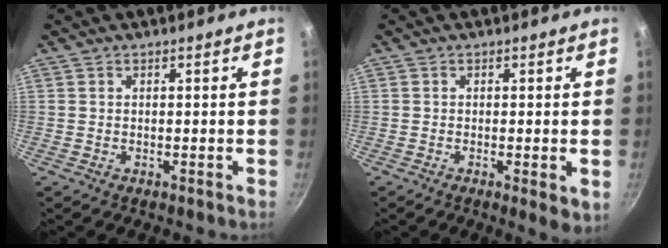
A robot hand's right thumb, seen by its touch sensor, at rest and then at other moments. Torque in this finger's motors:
{"motor_torque": [-0.09, 0.23, -0.13, 0.02, 0.03]}